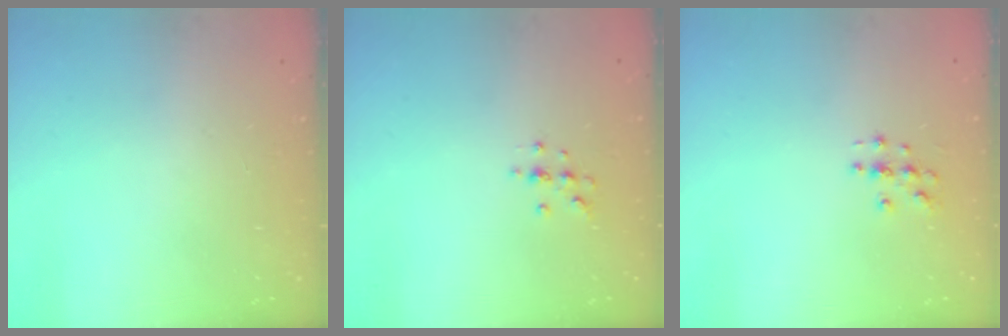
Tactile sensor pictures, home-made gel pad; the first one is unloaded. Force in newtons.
{"total": 4.1, "press": 4.1, "slide": 0.4}
{"total": 2.8, "press": 2.8, "slide": 0.3}